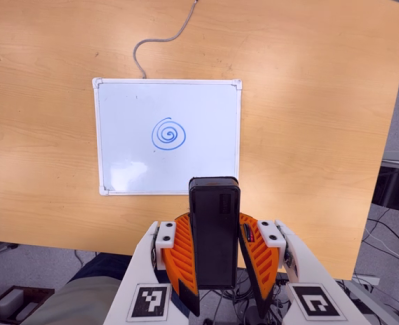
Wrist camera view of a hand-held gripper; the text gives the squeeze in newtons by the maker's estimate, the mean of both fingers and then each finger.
{"total": 8.5, "left": 7.4, "right": 9.6}